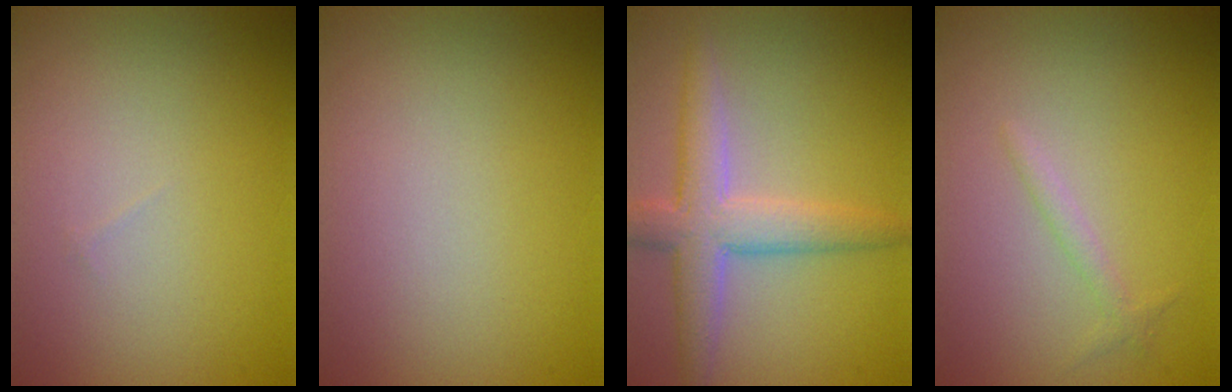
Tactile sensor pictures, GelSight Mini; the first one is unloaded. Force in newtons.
{"total": 0.0}
{"total": 4.8, "press": 4.8, "slide": 0.4}
{"total": 1.0, "press": 1.0, "slide": 0.0}